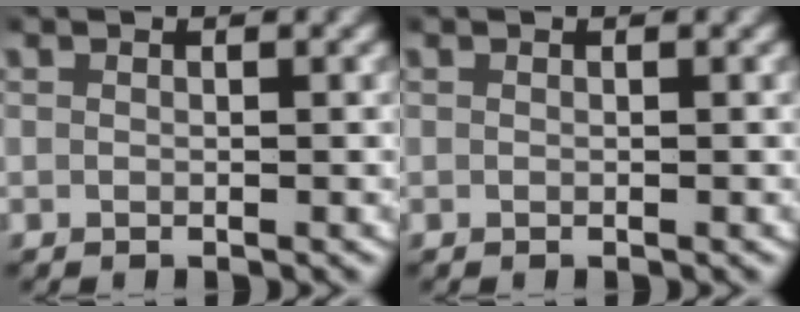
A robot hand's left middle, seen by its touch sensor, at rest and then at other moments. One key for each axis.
{"total": 0.0}